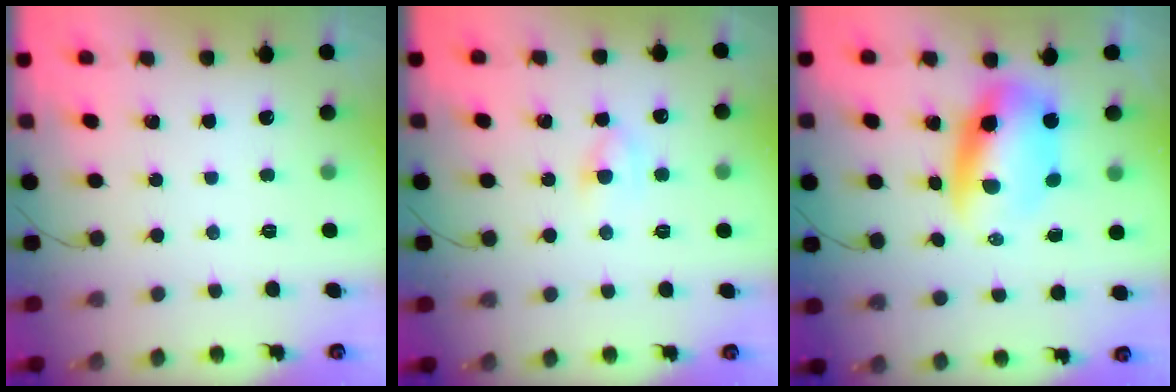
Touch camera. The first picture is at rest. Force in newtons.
{"total": 4.4, "press": 4.2, "slide": 1.3}
{"total": 9.2, "press": 8.9, "slide": 2.3}